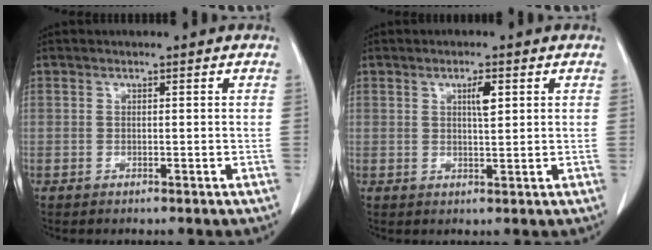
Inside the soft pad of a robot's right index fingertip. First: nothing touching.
{"total": 2.7, "force": [1.0, 0.5, 2.4], "torque": [-0.043, 0.000, 0.017]}